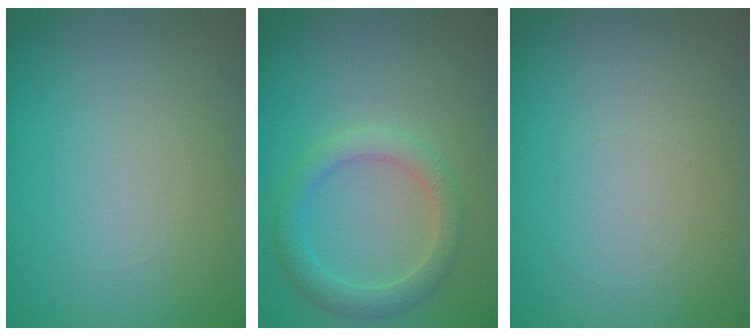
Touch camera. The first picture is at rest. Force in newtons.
{"total": 2.7, "press": 2.7, "slide": 0.1}
{"total": 0.0}